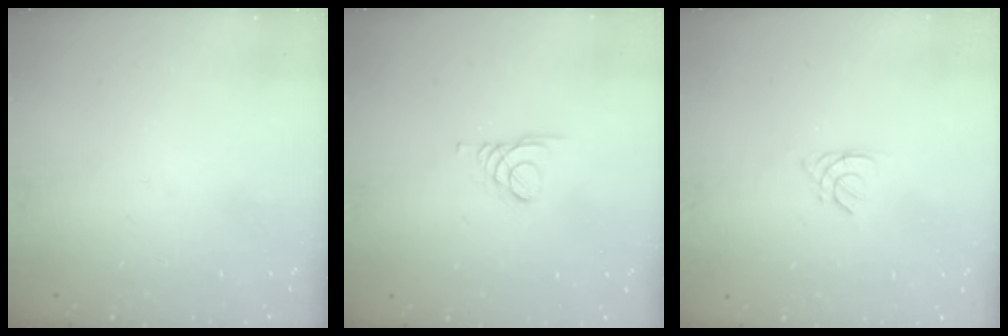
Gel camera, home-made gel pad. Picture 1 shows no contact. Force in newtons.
{"total": 1.4, "press": 1.4, "slide": 0.2}
{"total": 1.3, "press": 1.3, "slide": 0.3}